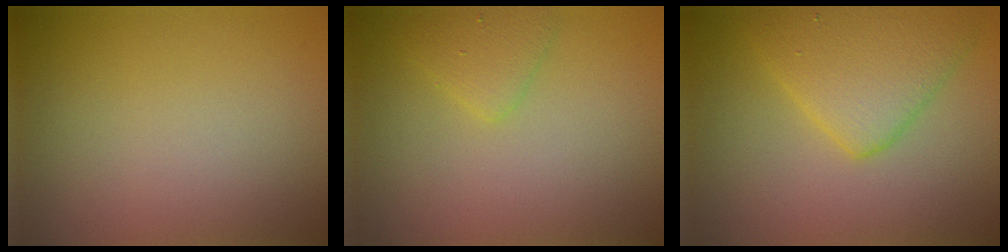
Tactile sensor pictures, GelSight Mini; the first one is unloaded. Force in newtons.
{"total": 1.8, "press": 1.8, "slide": 0.1}
{"total": 5.0, "press": 5.0, "slide": 0.2}